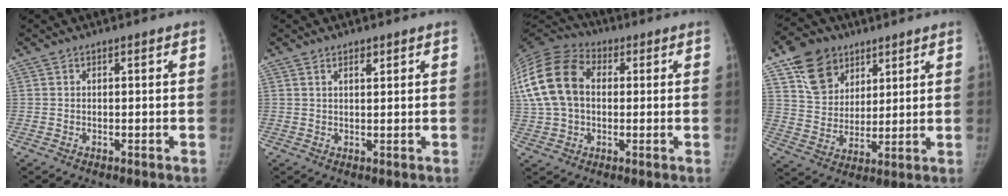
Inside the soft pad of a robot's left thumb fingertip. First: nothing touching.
{"total": 1.7, "force": [1.1, 0.6, 1.0], "torque": [-0.011, -0.006, 0.018]}
{"total": 21.3, "force": [3.6, 15.3, 14.4], "torque": [-0.327, 0.043, 0.065]}
{"total": 12.6, "force": [7.2, 9.2, 4.8], "torque": [-0.058, -0.025, 0.136]}